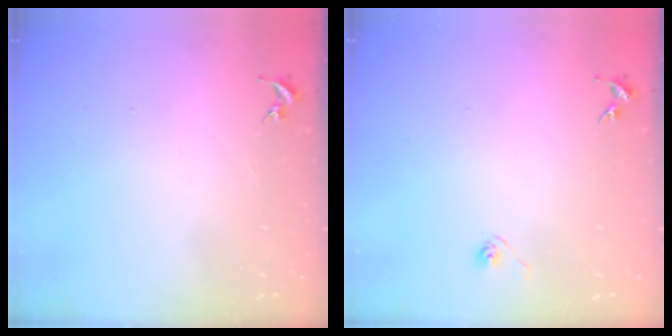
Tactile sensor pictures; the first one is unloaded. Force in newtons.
{"total": 2.9, "press": 2.6, "slide": 1.4}